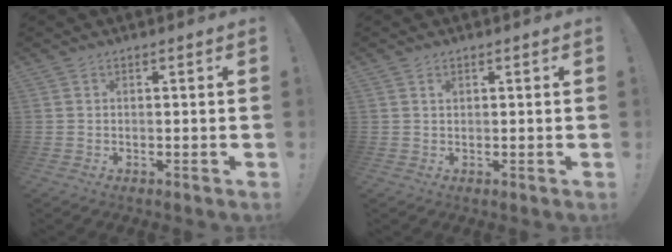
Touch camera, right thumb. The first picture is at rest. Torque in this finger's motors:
{"motor_torque": [-0.07, 0.08, 0.16, -0.11, 0.02]}